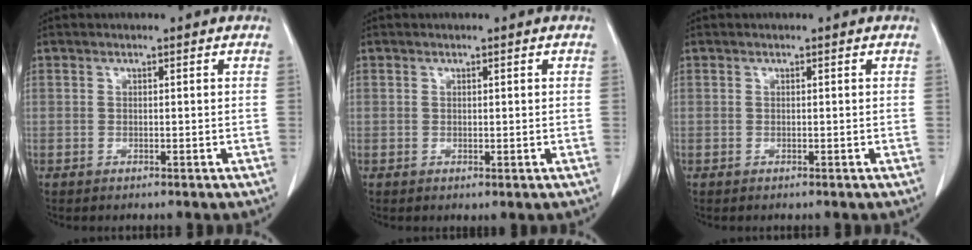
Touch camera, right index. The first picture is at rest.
{"total": 0.7, "force": [0.2, 0.6, 0.2], "torque": [0.005, -0.001, 0.001]}
{"total": 0.0}